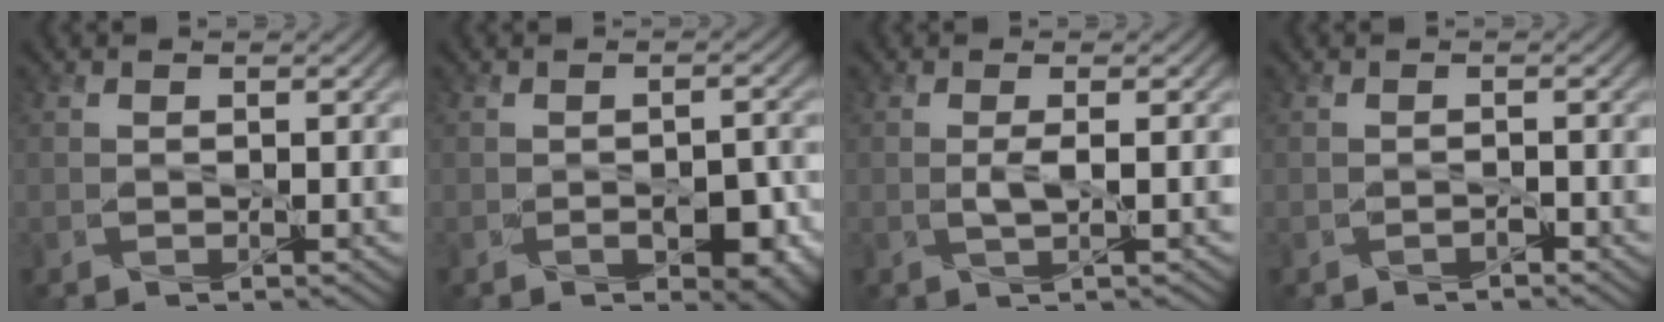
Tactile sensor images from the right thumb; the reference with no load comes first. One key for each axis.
{"total": 5.1, "fx": -1.8, "fy": 2.7, "fz": 3.9, "tx": -0.054, "ty": -0.012, "tz": -0.020}
{"total": 1.7, "fx": 0.1, "fy": 0.2, "fz": 1.7, "tx": -0.038, "ty": 0.001, "tz": 0.000}
{"total": 0.7, "fx": -0.6, "fy": 0.2, "fz": 0.3, "tx": -0.003, "ty": 0.000, "tz": -0.009}